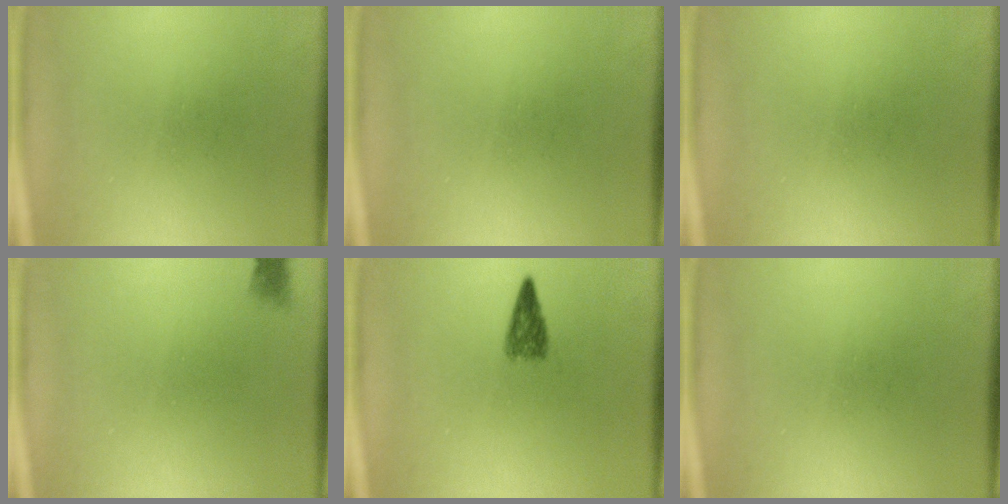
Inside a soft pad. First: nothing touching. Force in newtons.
{"total": 0.0}
{"total": 0.0}
{"total": 1.1}
{"total": 2.5}
{"total": 0.0}